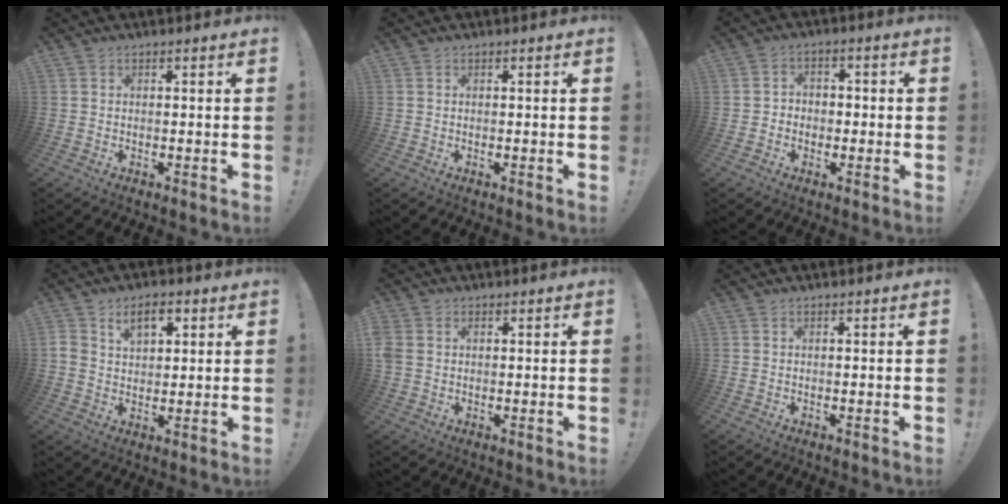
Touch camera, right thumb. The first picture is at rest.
{"total": 0.0}
{"total": 4.0, "force": [-1.8, 3.4, 1.3], "torque": [-0.015, 0.015, -0.033]}
{"total": 6.9, "force": [3.2, 4.2, 4.5], "torque": [-0.073, -0.001, 0.055]}
{"total": 3.1, "force": [0.6, 2.5, 1.7], "torque": [-0.042, 0.002, 0.013]}
{"total": 0.0}